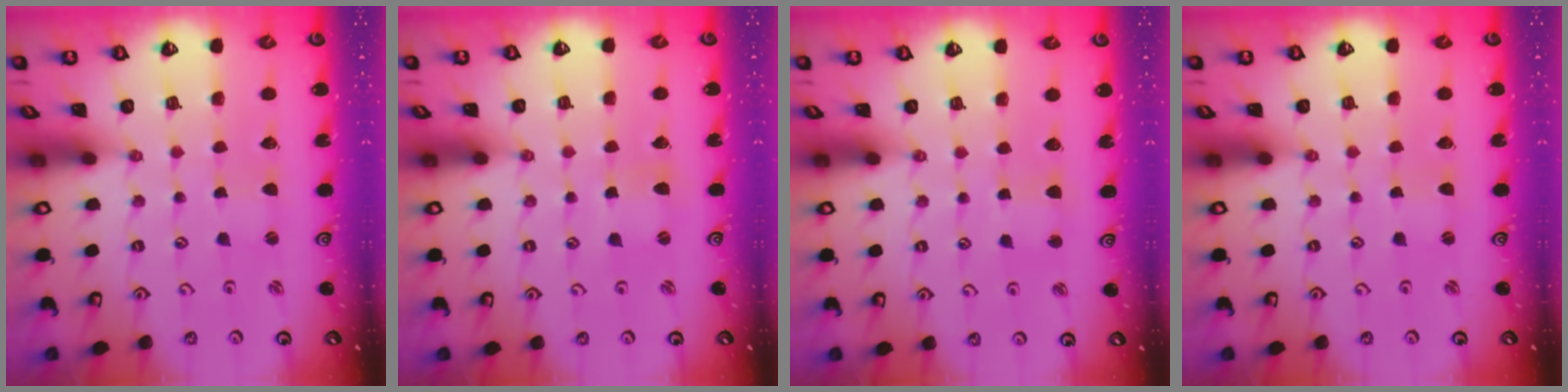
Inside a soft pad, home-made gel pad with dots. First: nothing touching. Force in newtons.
{"total": 1.3, "press": 1.2, "slide": 0.2}
{"total": 2.7, "press": 2.6, "slide": 0.3}
{"total": 0.5, "press": 0.4, "slide": 0.3}